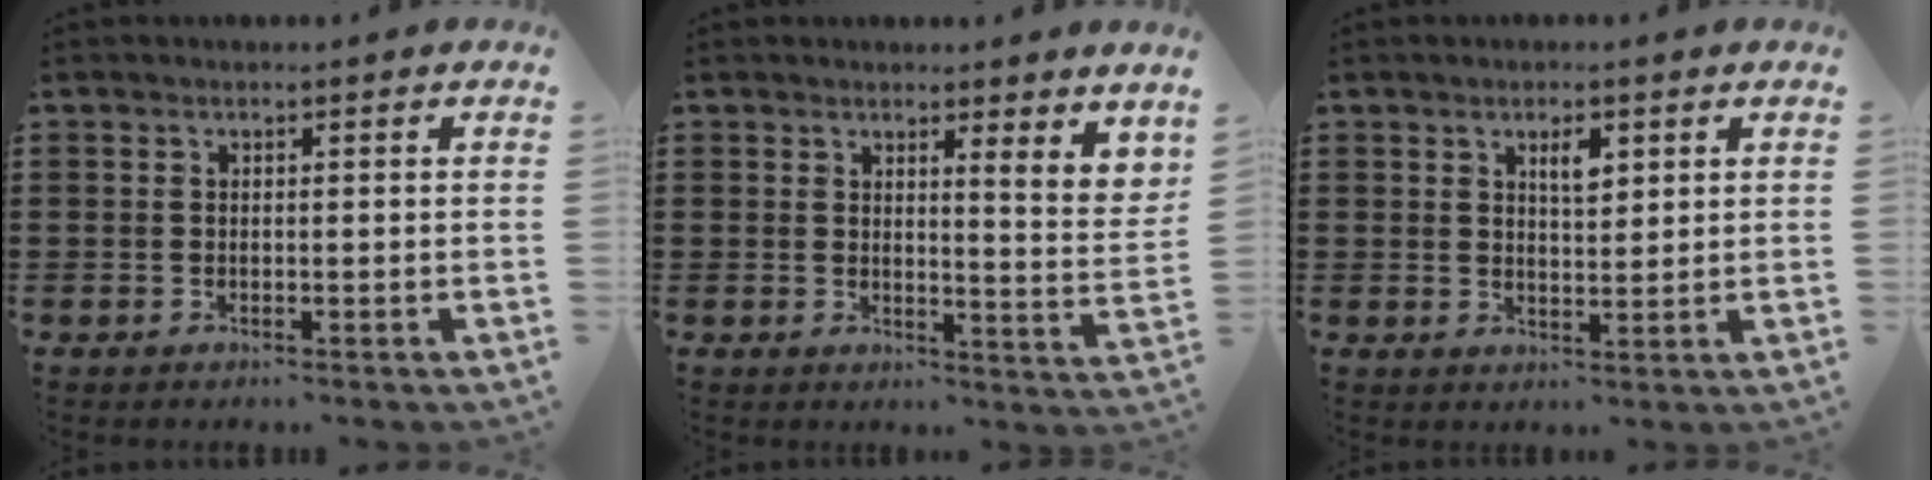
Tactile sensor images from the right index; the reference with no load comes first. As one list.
[{"total": 3.4, "force": [2.6, -0.1, 2.1], "torque": [-0.038, -0.018, 0.040]}, {"total": 3.0, "force": [1.6, 1.1, 2.2], "torque": [-0.033, -0.001, 0.024]}]